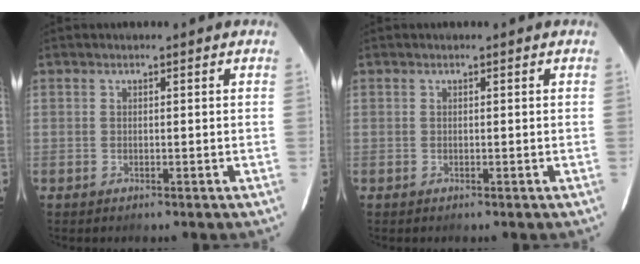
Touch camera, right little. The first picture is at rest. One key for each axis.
{"total": 0.0}